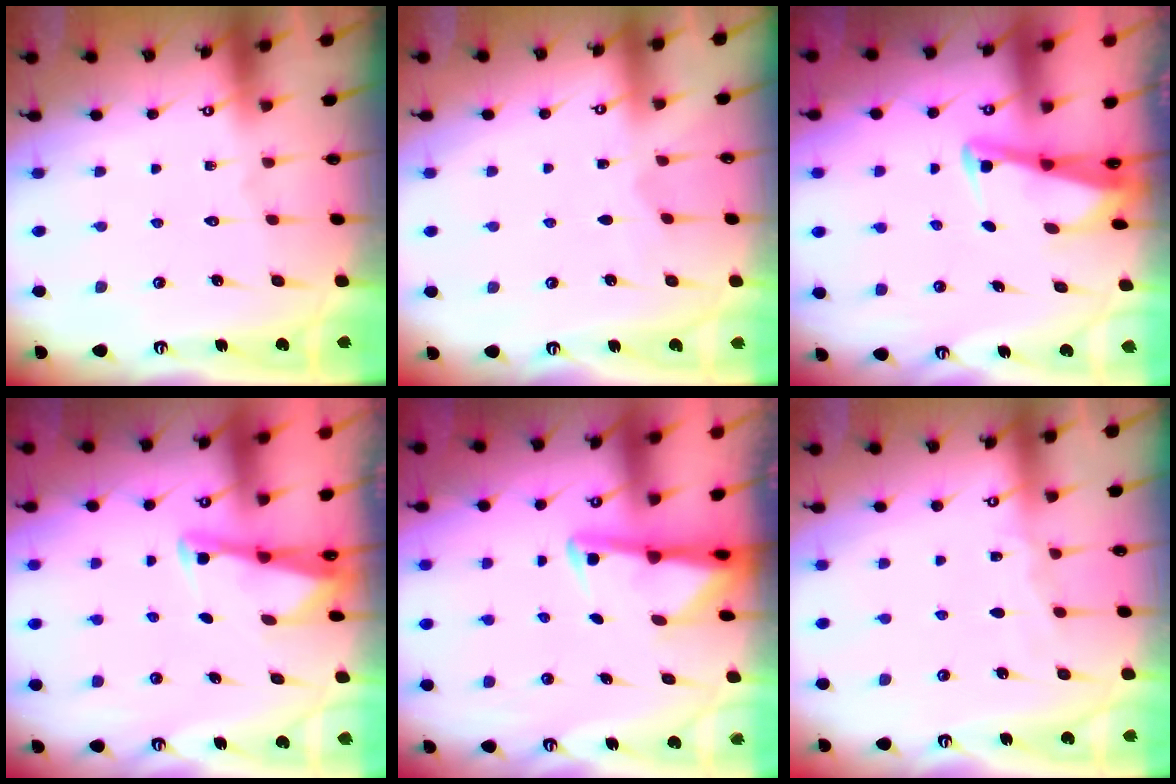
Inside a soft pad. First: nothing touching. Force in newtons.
{"total": 2.0, "press": 2.0, "slide": 0.4}
{"total": 2.7, "press": 2.7, "slide": 0.2}
{"total": 2.7, "press": 2.7, "slide": 0.1}
{"total": 3.0, "press": 2.9, "slide": 0.7}
{"total": 3.7, "press": 3.7, "slide": 0.4}